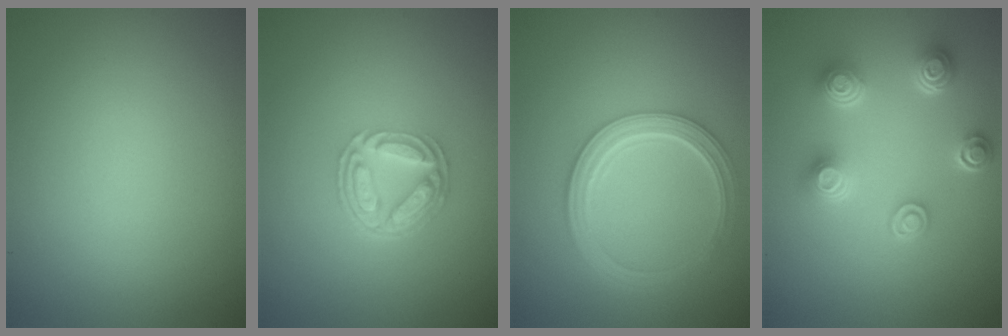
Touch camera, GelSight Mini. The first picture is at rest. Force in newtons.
{"total": 4.7, "press": 3.4, "slide": 3.2}
{"total": 4.7, "press": 3.5, "slide": 3.2}
{"total": 4.4, "press": 3.6, "slide": 2.4}